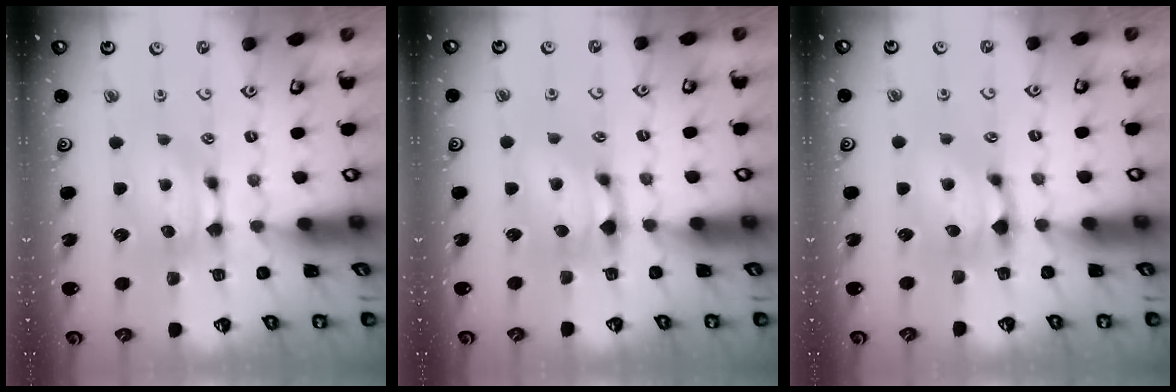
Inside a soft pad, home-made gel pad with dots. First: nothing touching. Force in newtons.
{"total": 1.4, "press": 0.4, "slide": 1.3}
{"total": 1.0, "press": 0.2, "slide": 0.9}